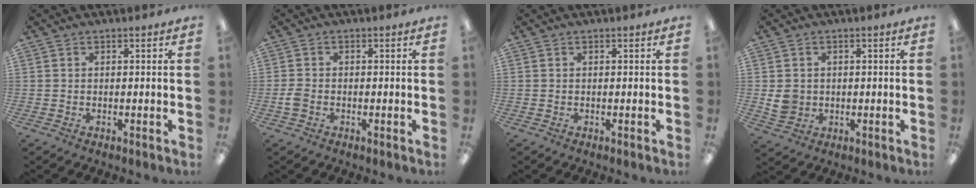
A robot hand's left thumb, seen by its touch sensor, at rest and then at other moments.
{"total": 2.4, "force": [-0.8, 1.8, 1.4], "torque": [-0.024, 0.005, -0.013]}
{"total": 0.0}
{"total": 4.5, "force": [0.2, 4.1, 1.8], "torque": [-0.020, 0.004, 0.007]}